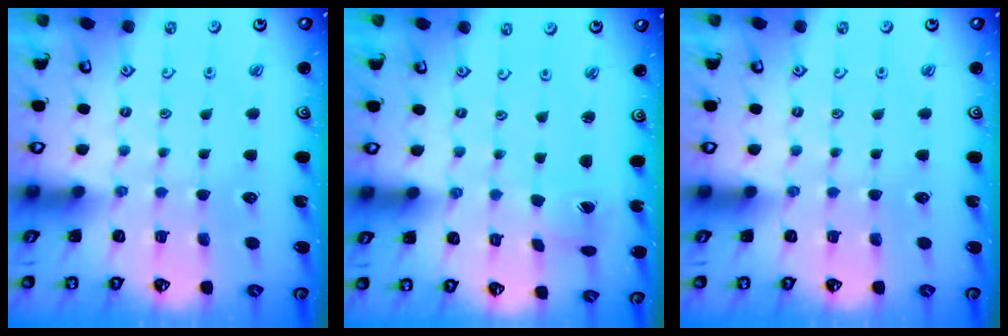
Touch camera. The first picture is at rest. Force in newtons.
{"total": 1.3, "press": 1.3, "slide": 0.0}
{"total": 0.0}